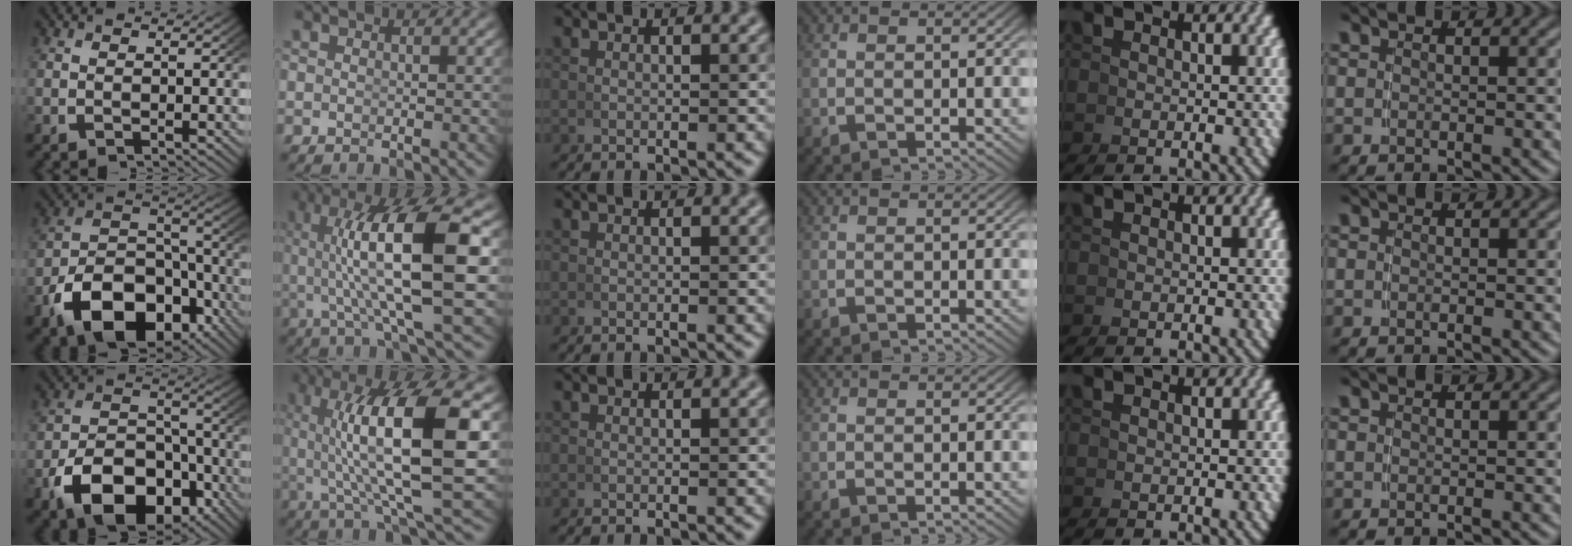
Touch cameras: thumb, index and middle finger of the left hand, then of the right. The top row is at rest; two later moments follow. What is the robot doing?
{"motion": "grasp_and_lifting", "object": "coin"}